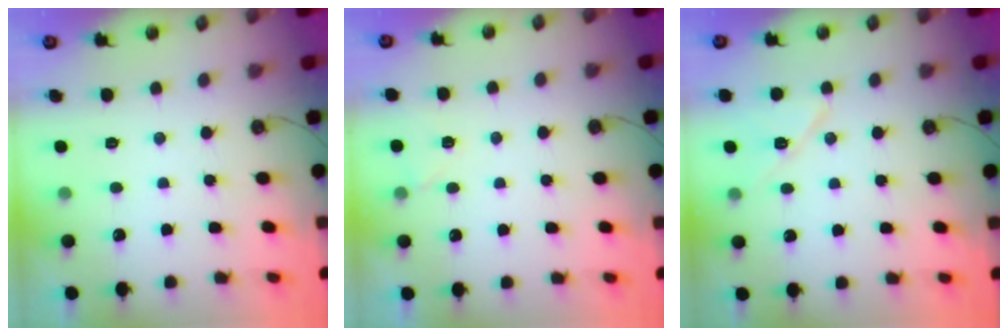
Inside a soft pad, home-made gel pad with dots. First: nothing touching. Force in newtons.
{"total": 4.0, "press": 3.3, "slide": 2.3}
{"total": 8.7, "press": 8.6, "slide": 1.0}